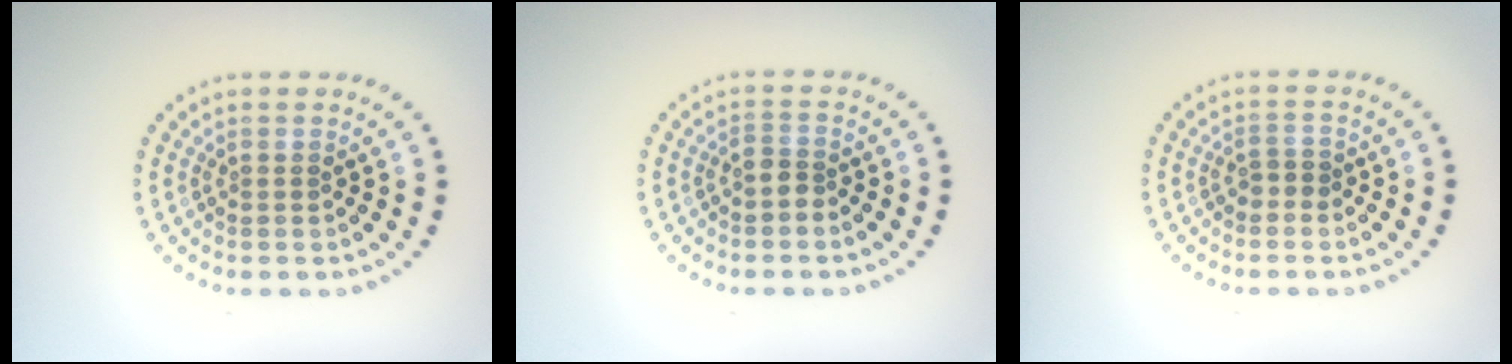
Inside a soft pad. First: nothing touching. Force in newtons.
{"total": 1.6, "press": 1.3, "slide": 0.9}
{"total": 1.1, "press": 1.0, "slide": 0.5}